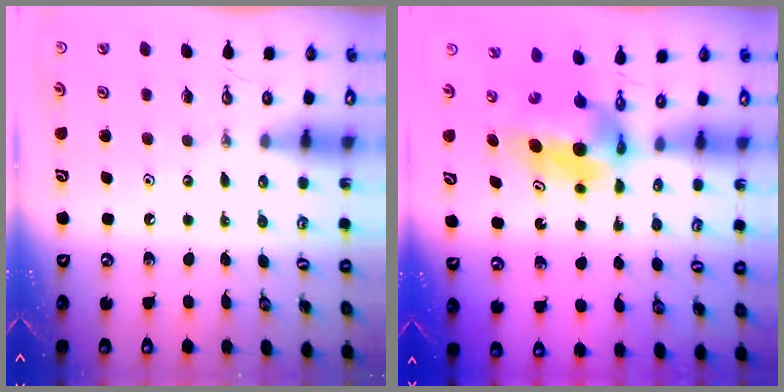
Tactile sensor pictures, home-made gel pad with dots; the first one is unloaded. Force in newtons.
{"total": 6.2, "press": 6.1, "slide": 1.2}